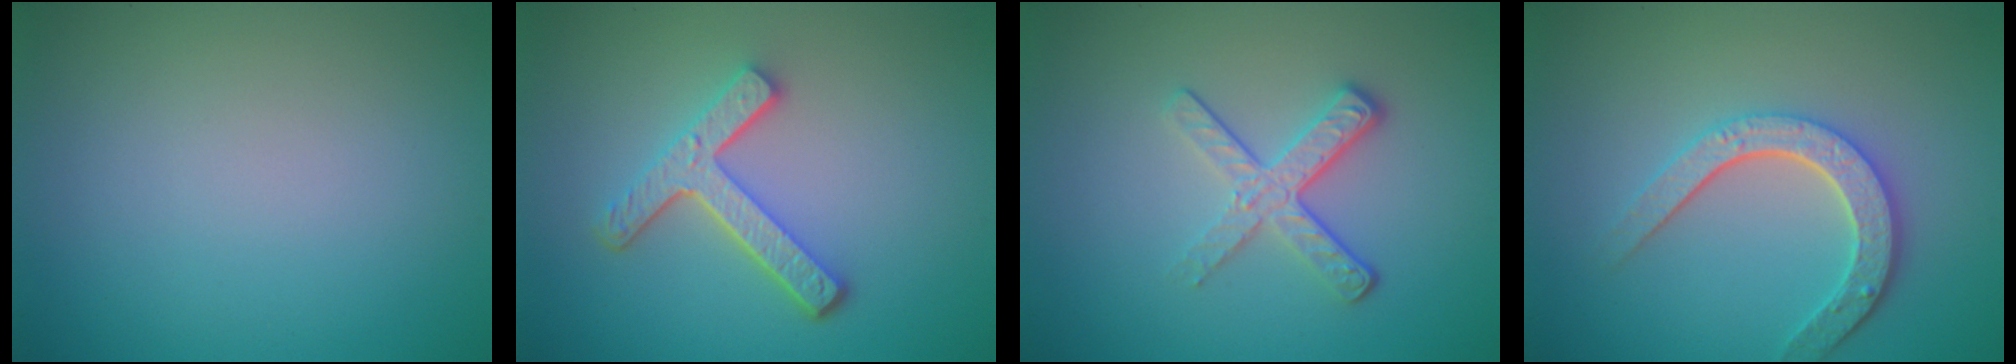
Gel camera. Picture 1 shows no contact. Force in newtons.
{"total": 4.4, "press": 3.3, "slide": 2.9}
{"total": 3.5, "press": 2.5, "slide": 2.4}
{"total": 4.3, "press": 3.3, "slide": 2.7}